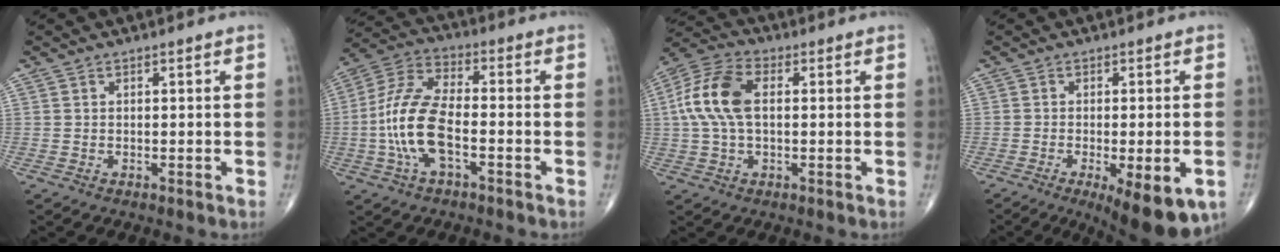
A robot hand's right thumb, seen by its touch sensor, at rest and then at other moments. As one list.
[{"total": 13.3, "force": [-3.0, 5.9, 11.5], "torque": [-0.248, 0.034, -0.063]}, {"total": 11.7, "force": [1.2, 6.6, 9.6], "torque": [-0.211, 0.026, 0.017]}, {"total": 13.3, "force": [-5.9, 4.4, 11.1], "torque": [-0.133, -0.004, -0.075]}]